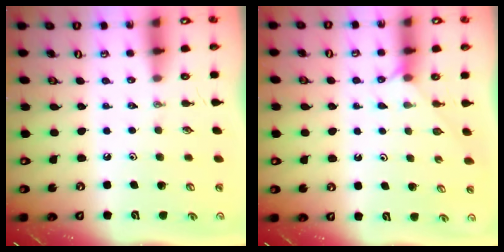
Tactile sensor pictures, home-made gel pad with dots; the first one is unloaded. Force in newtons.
{"total": 3.2, "press": 3.2, "slide": 0.4}